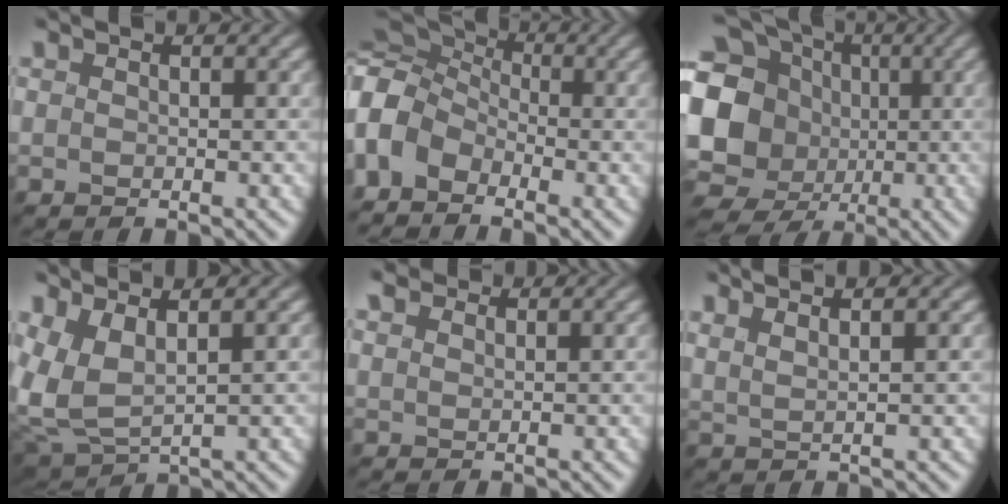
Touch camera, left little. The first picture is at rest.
{"total": 8.7, "force": [-2.2, 6.7, 5.1], "torque": [-0.113, 0.006, -0.065]}
{"total": 17.6, "force": [-1.7, 16.1, 7.0], "torque": [-0.180, 0.016, -0.067]}
{"total": 6.4, "force": [1.7, 3.0, 5.4], "torque": [-0.143, 0.002, 0.032]}
{"total": 2.4, "force": [1.9, 1.2, 0.8], "torque": [-0.024, -0.001, 0.035]}
{"total": 4.1, "force": [2.7, 1.3, 2.9], "torque": [-0.024, 0.022, 0.013]}